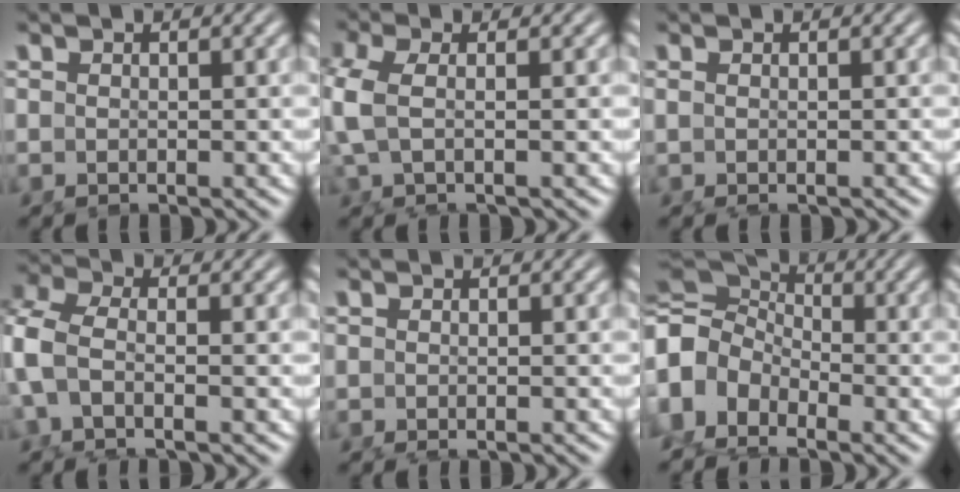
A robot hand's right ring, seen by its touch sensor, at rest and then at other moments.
{"total": 3.8, "force": [0.2, 1.8, 3.3], "torque": [-0.087, -0.005, 0.006]}
{"total": 1.1, "force": [-0.6, -0.3, 0.8], "torque": [-0.013, -0.004, -0.002]}
{"total": 4.9, "force": [-0.5, 3.2, 3.7], "torque": [-0.115, -0.022, 0.000]}
{"total": 0.6, "force": [-0.4, 0.0, 0.4], "torque": [-0.009, -0.002, -0.004]}
{"total": 11.1, "force": [0.2, 9.7, 5.4], "torque": [-0.131, -0.020, -0.003]}